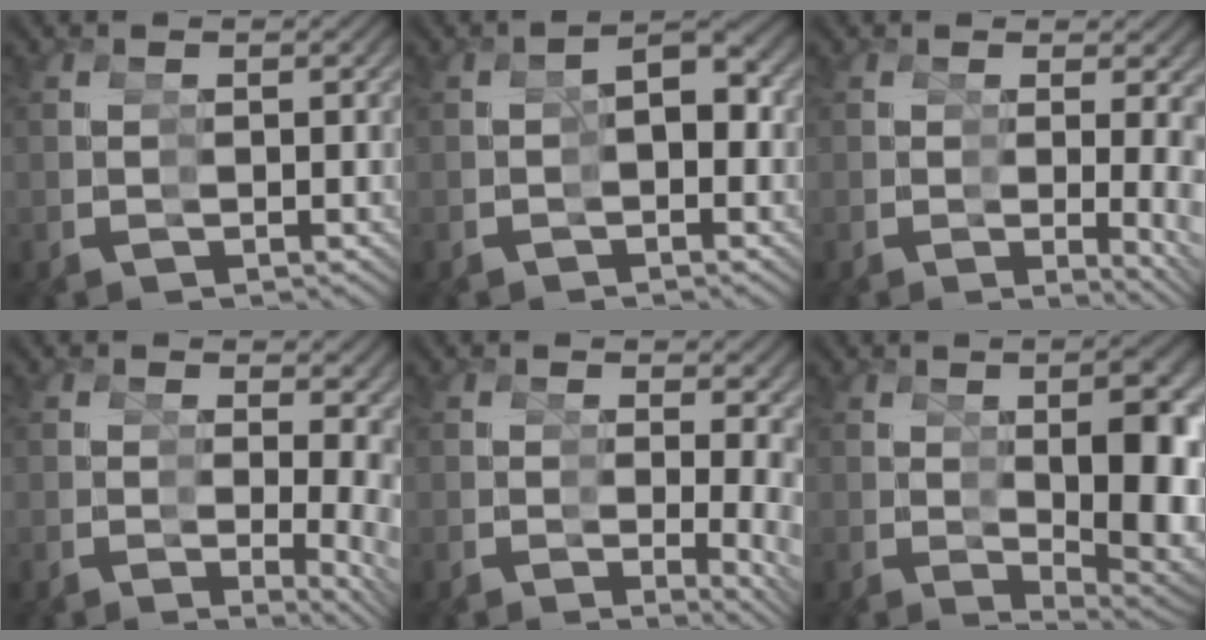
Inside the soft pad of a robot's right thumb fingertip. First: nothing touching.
{"total": 3.4, "force": [-0.5, 2.4, 2.3], "torque": [-0.026, -0.003, -0.011]}
{"total": 3.7, "force": [-0.1, 0.7, 3.6], "torque": [-0.044, -0.011, 0.001]}
{"total": 4.3, "force": [0.6, 1.7, 3.9], "torque": [-0.028, -0.010, 0.006]}
{"total": 3.9, "force": [0.4, 1.4, 3.6], "torque": [-0.029, -0.011, 0.006]}
{"total": 10.3, "force": [-0.2, 4.2, 9.5], "torque": [-0.128, -0.021, 0.012]}